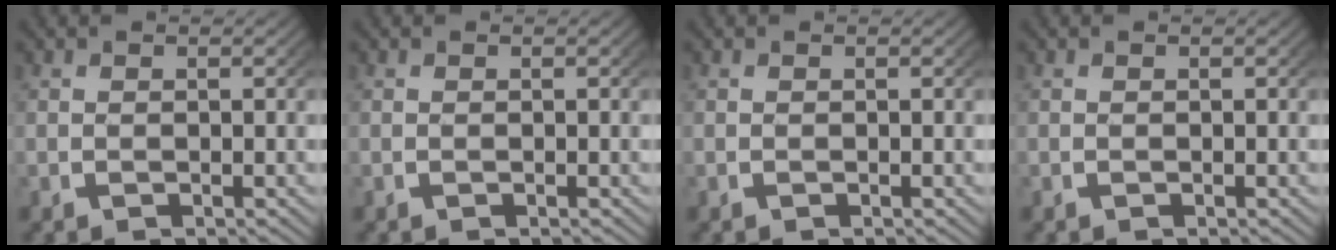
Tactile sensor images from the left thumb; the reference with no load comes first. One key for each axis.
{"total": 0.0}
{"total": 0.0}
{"total": 0.0}